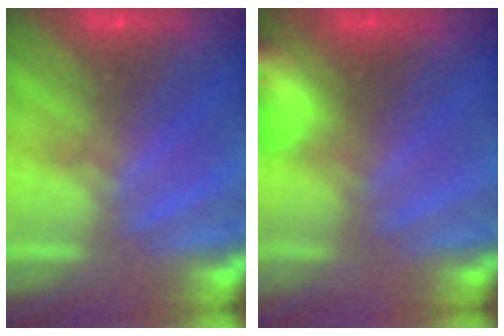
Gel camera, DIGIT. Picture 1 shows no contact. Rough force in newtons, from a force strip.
{"total": 5.7}